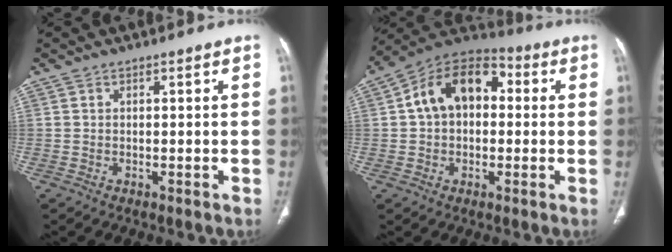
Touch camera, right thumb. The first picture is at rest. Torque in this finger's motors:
{"motor_torque": [0.33, 0.33, 0.40, -0.07, 0.13]}